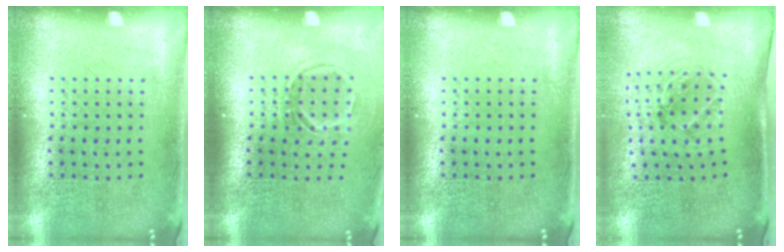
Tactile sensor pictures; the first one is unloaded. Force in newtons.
{"total": 1.6, "press": 1.1, "slide": 1.2}
{"total": 0.0}
{"total": 1.1, "press": 1.1, "slide": 0.4}